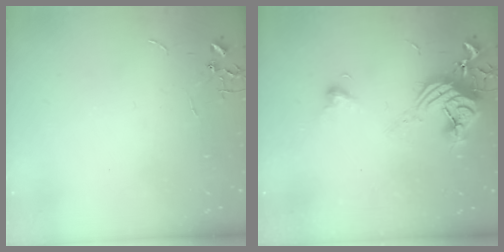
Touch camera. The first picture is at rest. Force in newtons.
{"total": 12.0, "press": 11.9, "slide": 1.8}